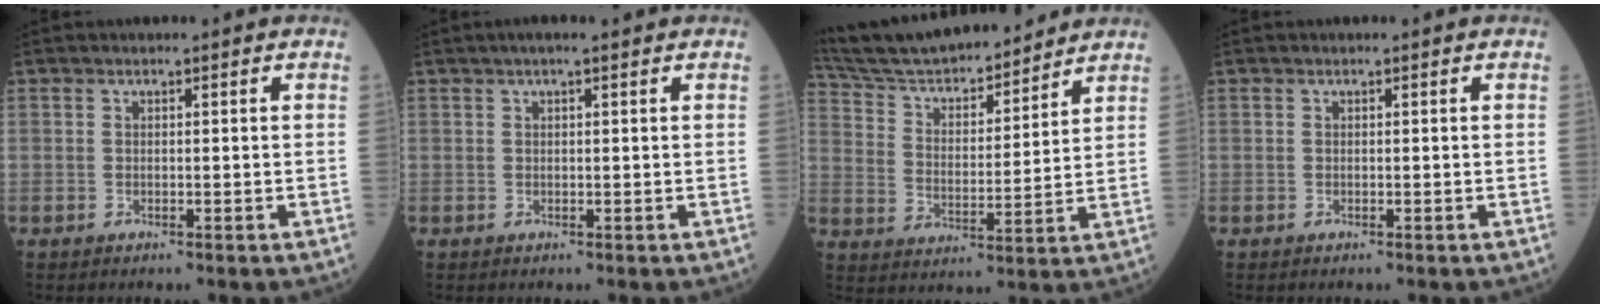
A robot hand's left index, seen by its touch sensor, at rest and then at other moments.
{"total": 2.2, "force": [1.4, 0.0, 1.7], "torque": [-0.027, 0.015, 0.022]}
{"total": 18.0, "force": [16.7, 2.7, 6.4], "torque": [-0.115, 0.013, 0.281]}
{"total": 0.0}